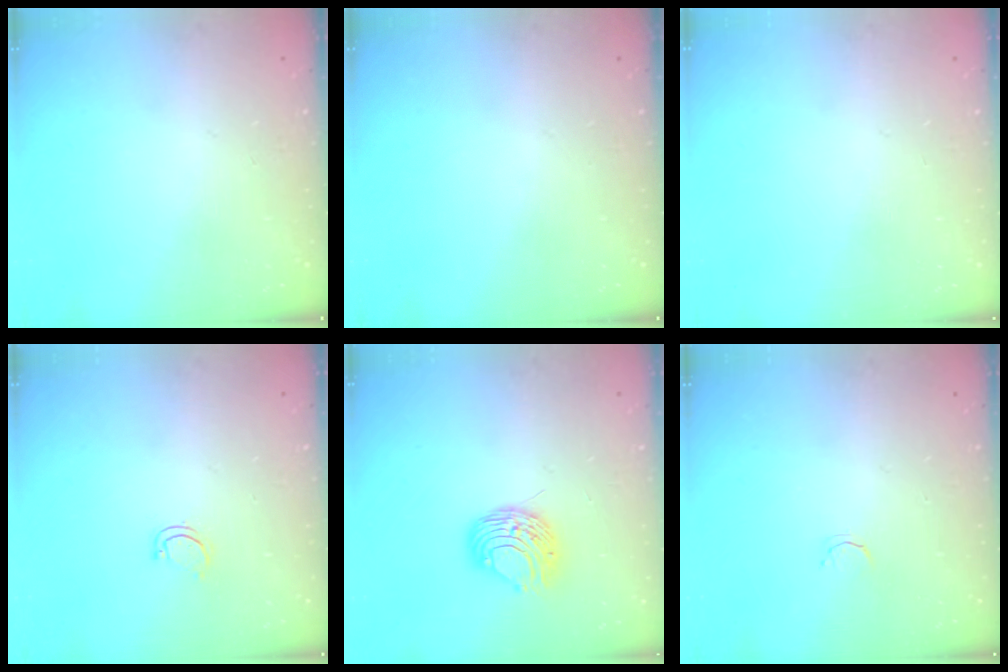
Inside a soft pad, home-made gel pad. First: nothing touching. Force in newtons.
{"total": 0.0}
{"total": 0.0}
{"total": 4.1, "press": 4.1, "slide": 0.3}
{"total": 8.9, "press": 8.9, "slide": 0.7}
{"total": 2.1, "press": 2.1, "slide": 0.4}